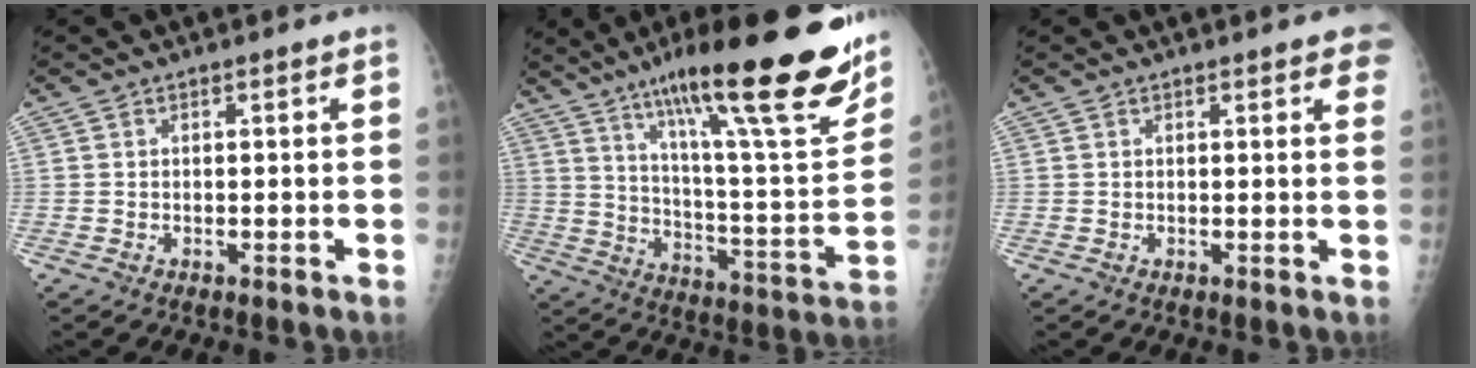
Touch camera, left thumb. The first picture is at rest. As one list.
[{"total": 30.4, "force": [19.8, 4.8, 22.6], "torque": [-0.321, -0.066, 0.300]}, {"total": 4.7, "force": [2.9, 1.4, 3.5], "torque": [-0.022, 0.001, 0.027]}]